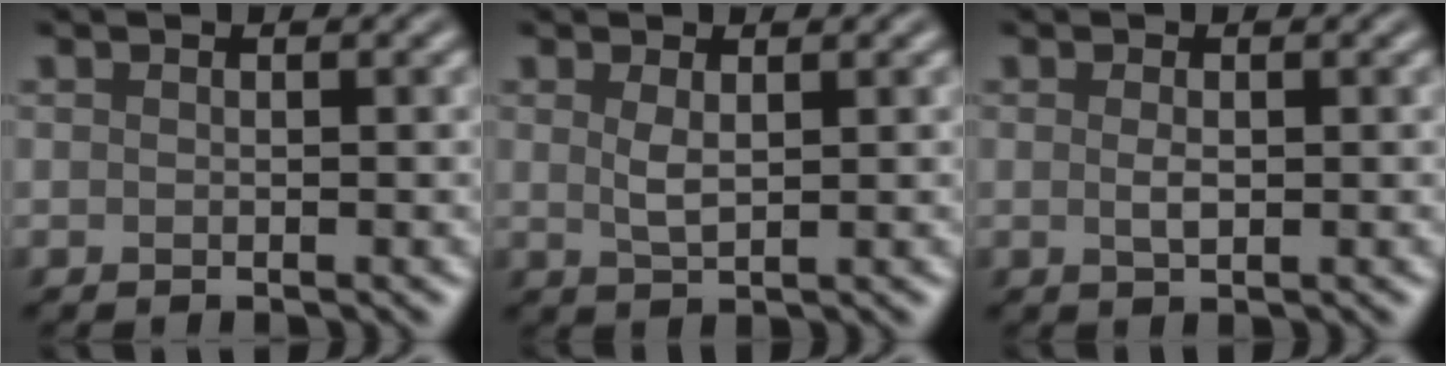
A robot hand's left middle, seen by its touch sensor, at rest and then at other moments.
{"total": 1.5, "force": [0.5, 0.5, 1.4], "torque": [-0.034, -0.004, 0.013]}
{"total": 1.1, "force": [0.0, 0.4, 1.0], "torque": [-0.025, -0.002, 0.001]}